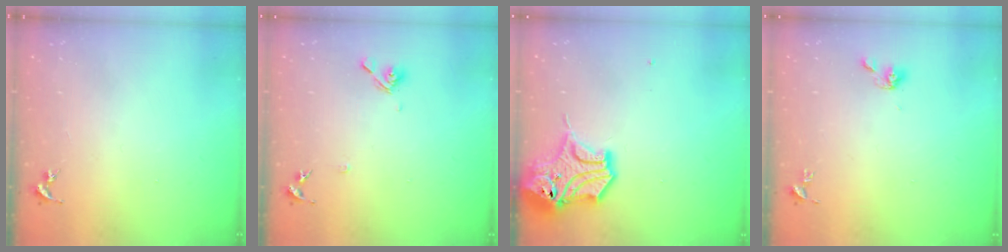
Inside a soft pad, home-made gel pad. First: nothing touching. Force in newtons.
{"total": 7.5, "press": 7.3, "slide": 1.6}
{"total": 14.8, "press": 14.7, "slide": 2.2}
{"total": 5.2, "press": 4.6, "slide": 2.3}